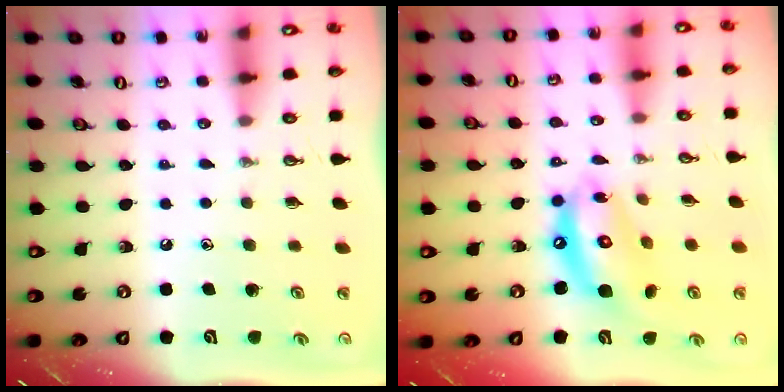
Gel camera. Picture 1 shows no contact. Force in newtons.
{"total": 13.7, "press": 13.6, "slide": 1.4}